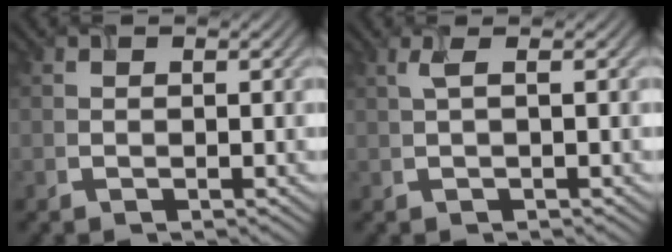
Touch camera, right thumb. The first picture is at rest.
{"total": 1.4, "force": [0.2, 0.2, 1.4], "torque": [-0.032, 0.006, 0.002]}